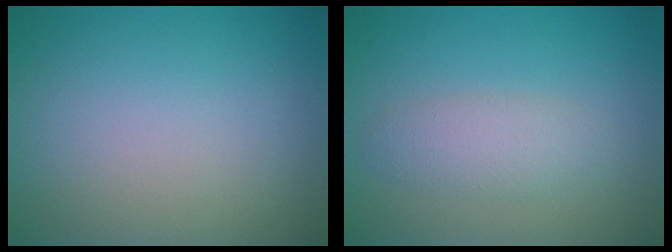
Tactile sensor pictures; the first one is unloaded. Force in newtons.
{"total": 2.4, "press": 2.4, "slide": 0.1}